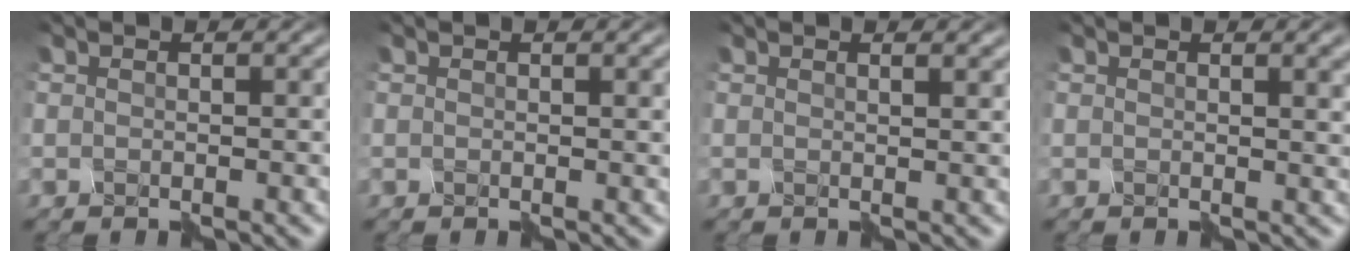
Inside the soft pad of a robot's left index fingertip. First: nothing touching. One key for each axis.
{"total": 1.4, "fx": 0.6, "fy": 0.6, "fz": 1.2, "tx": -0.007, "ty": 0.006, "tz": 0.000}
{"total": 1.2, "fx": 0.9, "fy": 0.3, "fz": 0.7, "tx": 0.003, "ty": 0.001, "tz": 0.002}
{"total": 2.9, "fx": 1.2, "fy": 1.0, "fz": 2.4, "tx": -0.019, "ty": 0.014, "tz": 0.006}